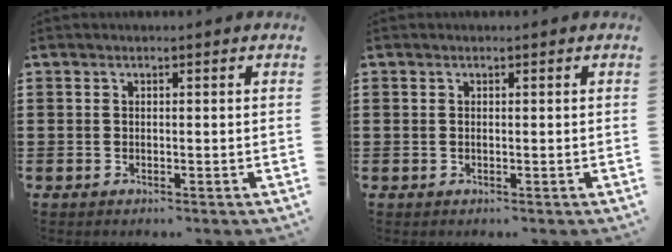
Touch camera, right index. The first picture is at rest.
{"total": 0.0}